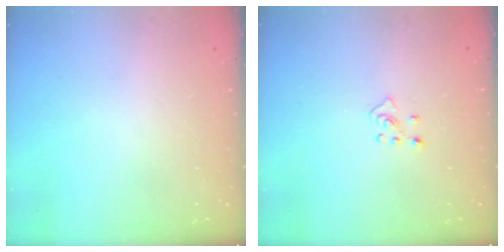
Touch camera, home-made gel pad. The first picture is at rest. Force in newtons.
{"total": 4.2, "press": 4.1, "slide": 0.7}